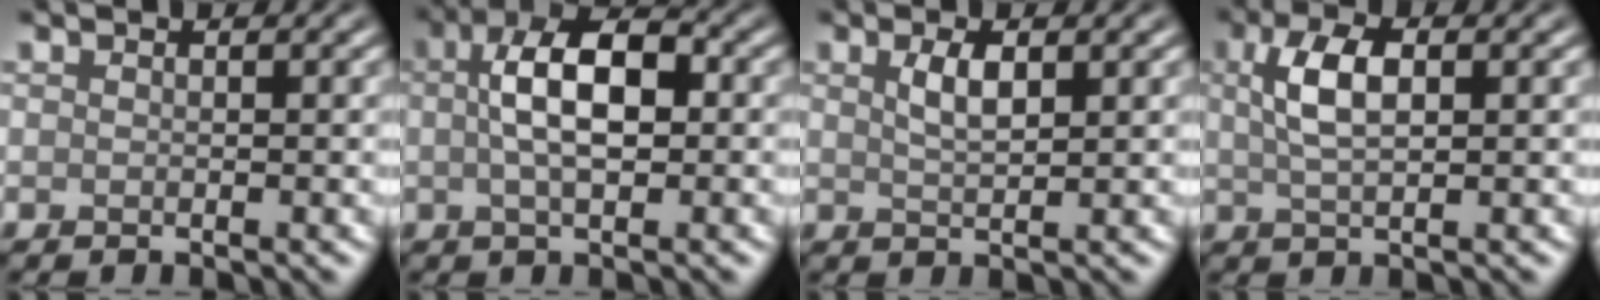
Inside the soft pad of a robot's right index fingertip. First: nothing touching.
{"total": 6.3, "force": [0.5, 2.8, 5.6], "torque": [-0.099, 0.012, 0.003]}
{"total": 2.1, "force": [0.9, 0.7, 1.8], "torque": [-0.036, 0.002, 0.018]}
{"total": 4.2, "force": [1.1, 1.7, 3.6], "torque": [-0.078, 0.008, 0.020]}